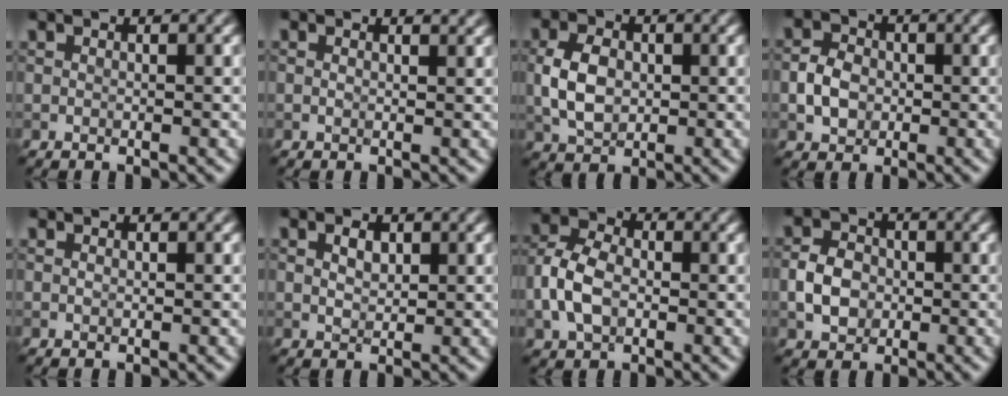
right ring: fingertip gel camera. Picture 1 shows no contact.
{"total": 1.3, "force": [1.0, 0.4, 0.7], "torque": [-0.012, -0.003, 0.004]}
{"total": 4.3, "force": [-0.1, 3.0, 3.0], "torque": [-0.063, 0.002, -0.004]}
{"total": 3.0, "force": [-0.5, 2.4, 1.7], "torque": [-0.034, 0.004, -0.015]}
{"total": 0.0}
{"total": 1.6, "force": [0.6, 1.0, 1.1], "torque": [-0.021, 0.001, 0.012]}
{"total": 4.9, "force": [-1.0, 3.5, 3.3], "torque": [-0.075, 0.008, -0.027]}
{"total": 3.6, "force": [-0.6, 2.9, 2.1], "torque": [-0.037, 0.004, -0.015]}